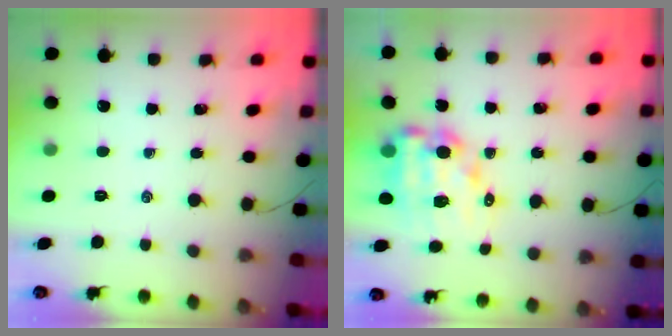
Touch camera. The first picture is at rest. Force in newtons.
{"total": 11.8, "press": 11.4, "slide": 3.0}